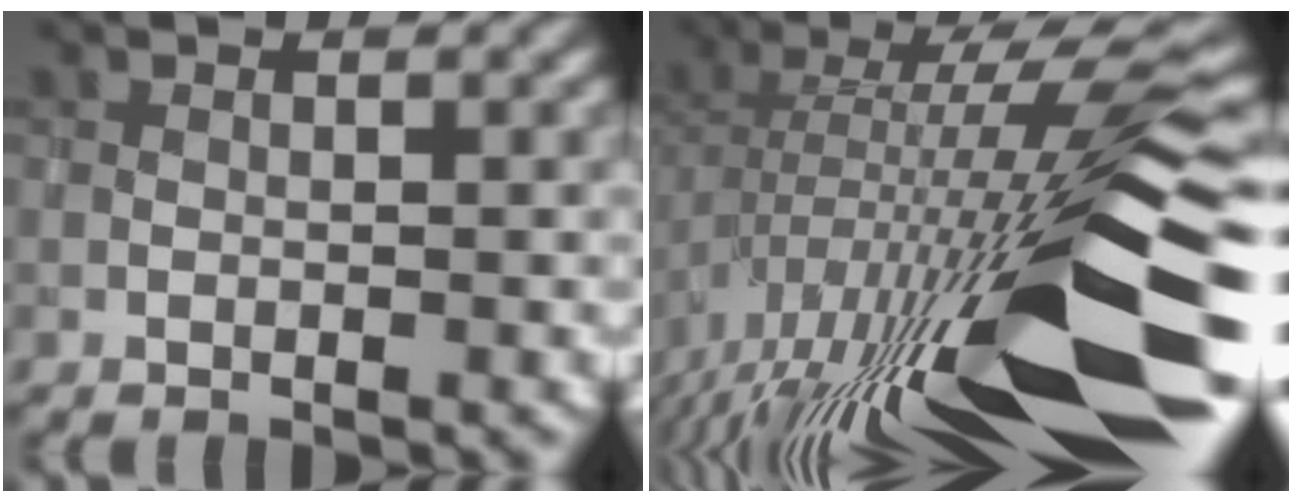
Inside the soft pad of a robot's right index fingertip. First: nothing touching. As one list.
[{"total": 17.7, "force": [-4.7, 3.8, 16.6], "torque": [-0.270, 0.019, -0.091]}]